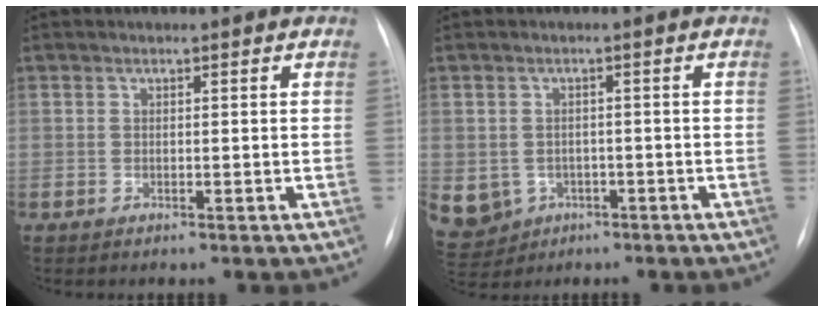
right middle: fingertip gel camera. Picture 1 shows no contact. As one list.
[{"total": 11.0, "force": [-4.2, 9.6, 3.3], "torque": [-0.105, 0.006, -0.047]}]